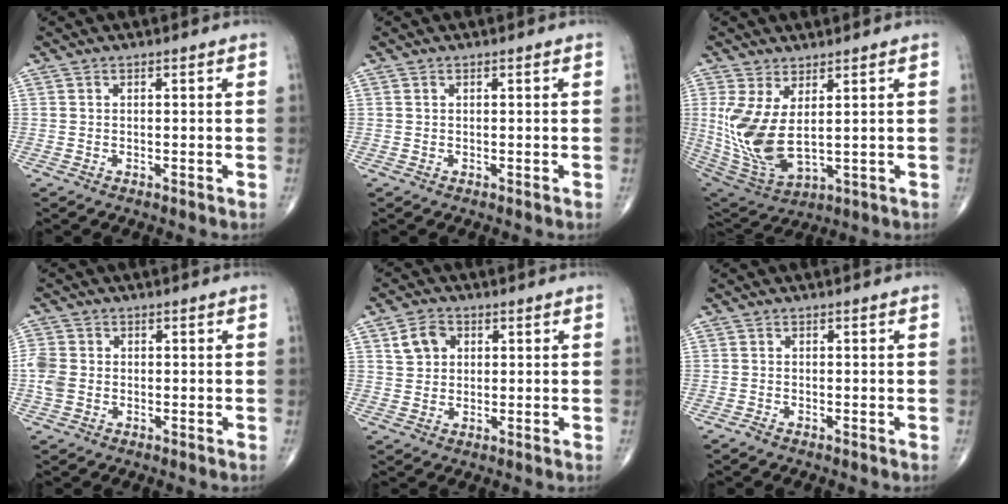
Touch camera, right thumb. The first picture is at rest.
{"total": 0.0}
{"total": 13.1, "force": [2.0, 6.2, 11.4], "torque": [-0.244, -0.025, 0.062]}
{"total": 4.7, "force": [-0.5, 3.8, 2.7], "torque": [-0.067, 0.006, -0.013]}
{"total": 5.1, "force": [1.7, 4.1, 2.6], "torque": [-0.029, 0.001, 0.029]}
{"total": 0.6, "force": [-0.5, 0.2, 0.3], "torque": [-0.011, -0.002, -0.013]}